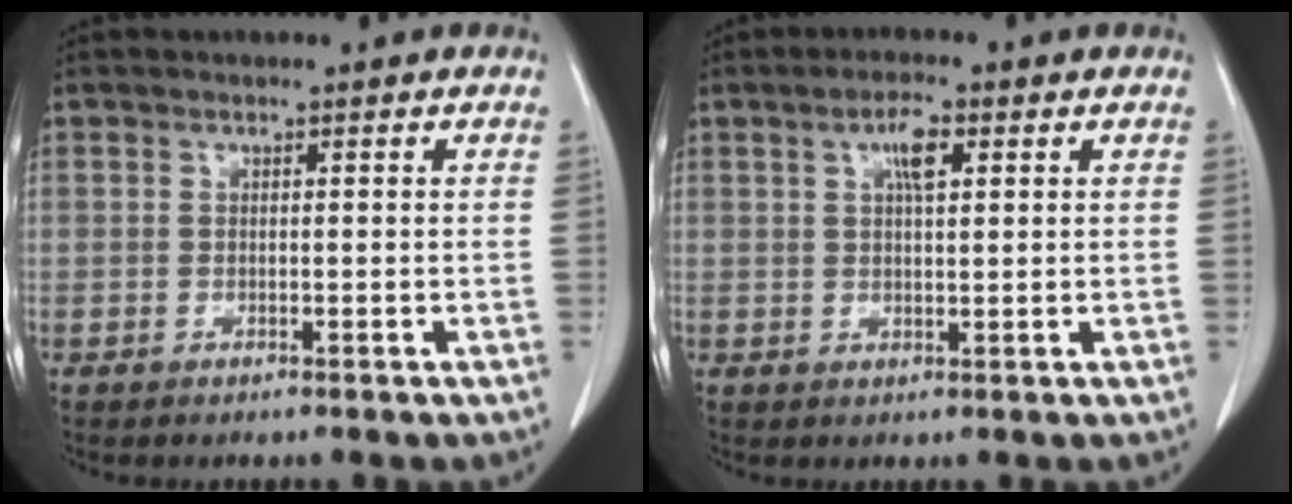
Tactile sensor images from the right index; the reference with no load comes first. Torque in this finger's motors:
{"motor_torque": [0.17, 0.01, 0.11, 0.05]}